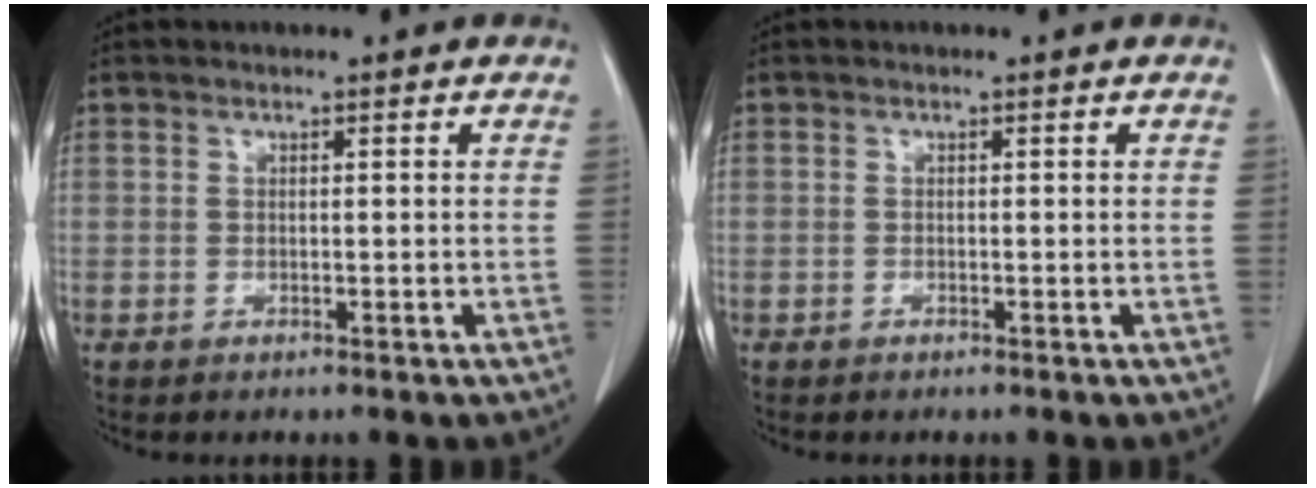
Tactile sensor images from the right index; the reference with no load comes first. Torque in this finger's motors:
{"motor_torque": [-0.13, -0.09, -0.04, -0.01]}